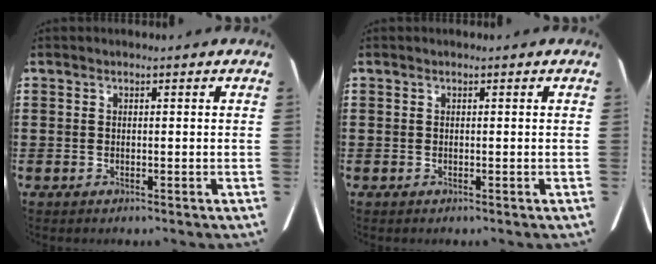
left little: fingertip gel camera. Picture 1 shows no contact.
{"total": 0.0}